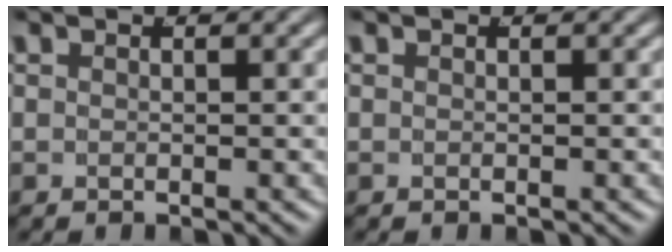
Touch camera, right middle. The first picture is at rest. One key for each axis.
{"total": 0.0}